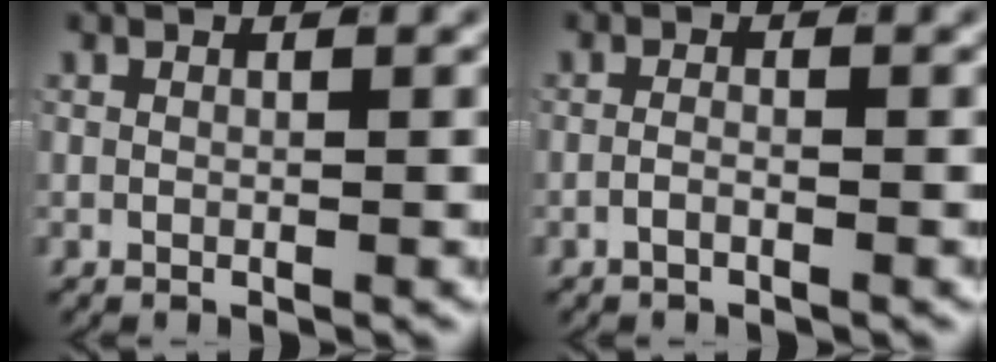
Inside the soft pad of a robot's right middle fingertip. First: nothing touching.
{"total": 1.2, "force": [-1.0, 0.0, 0.6], "torque": [-0.013, -0.004, -0.019]}